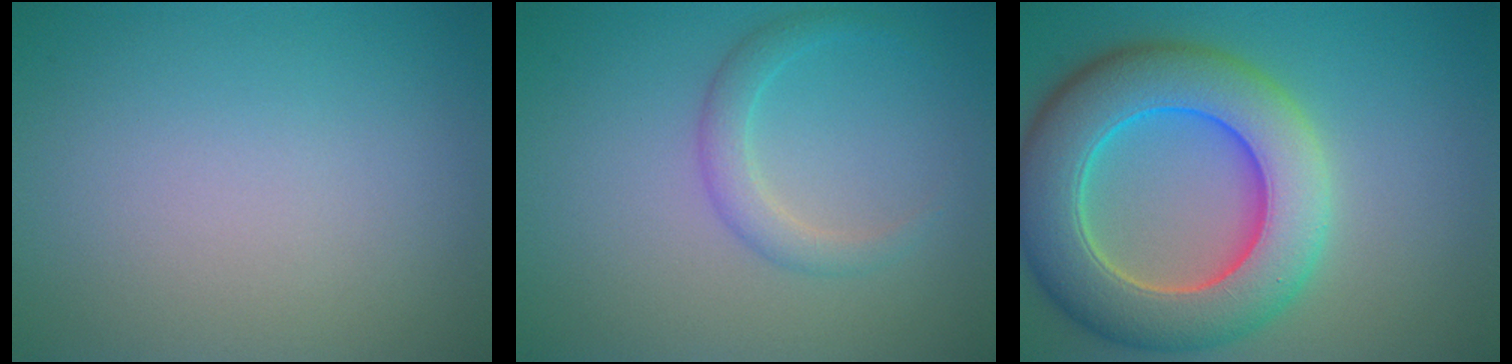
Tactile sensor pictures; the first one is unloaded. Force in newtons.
{"total": 2.0, "press": 2.0, "slide": 0.1}
{"total": 10.4, "press": 10.3, "slide": 0.7}